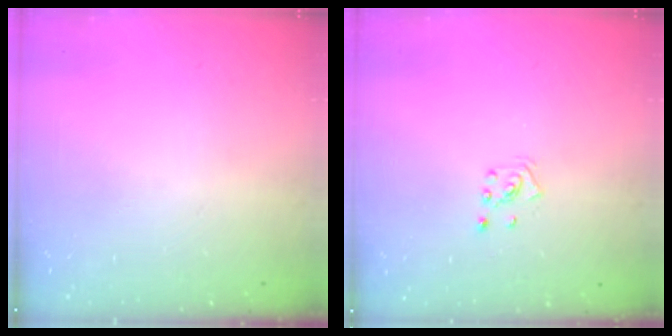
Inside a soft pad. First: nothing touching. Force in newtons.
{"total": 2.2, "press": 2.2, "slide": 0.3}